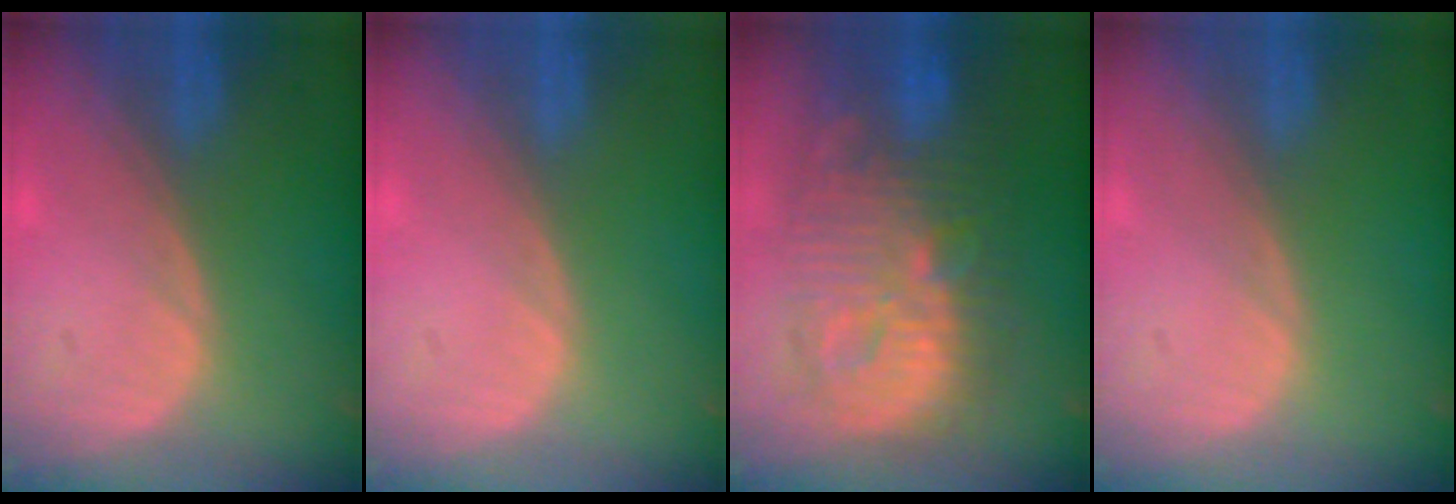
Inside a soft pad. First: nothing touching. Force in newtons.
{"total": 0.0}
{"total": 13.1, "press": 13.1, "slide": 1.3}
{"total": 0.0}